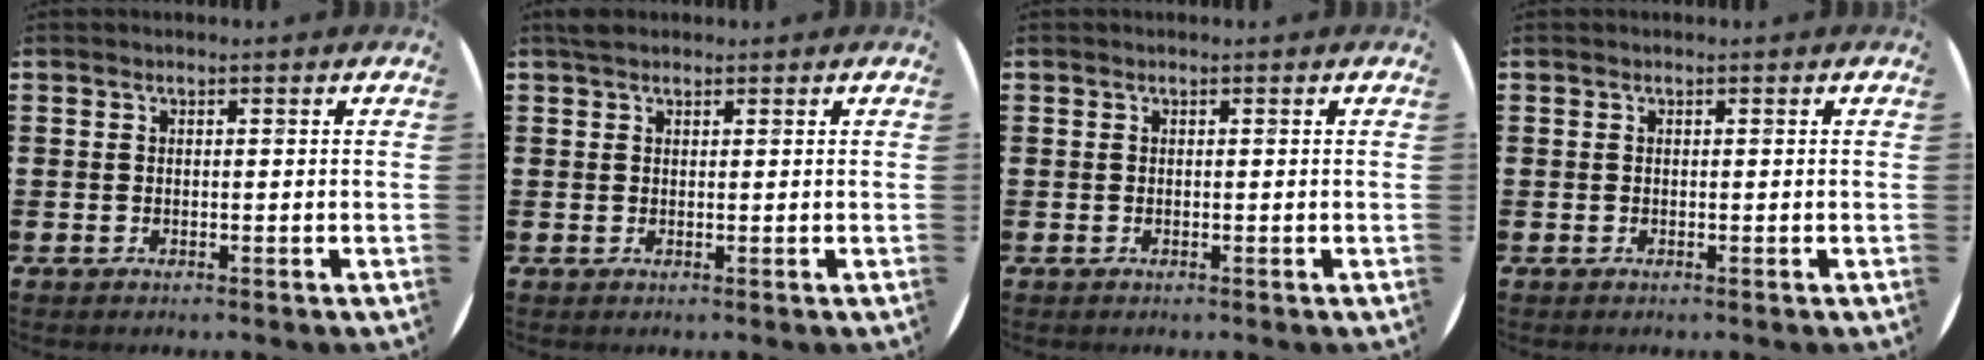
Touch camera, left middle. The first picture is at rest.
{"total": 1.2, "force": [1.0, 0.5, 0.4], "torque": [-0.008, 0.005, 0.019]}
{"total": 0.0}
{"total": 0.0}